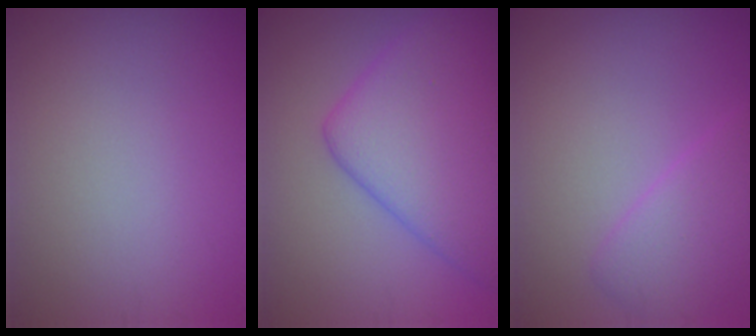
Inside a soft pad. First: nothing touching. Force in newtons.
{"total": 9.4, "press": 9.4, "slide": 0.2}
{"total": 3.0, "press": 3.0, "slide": 0.1}